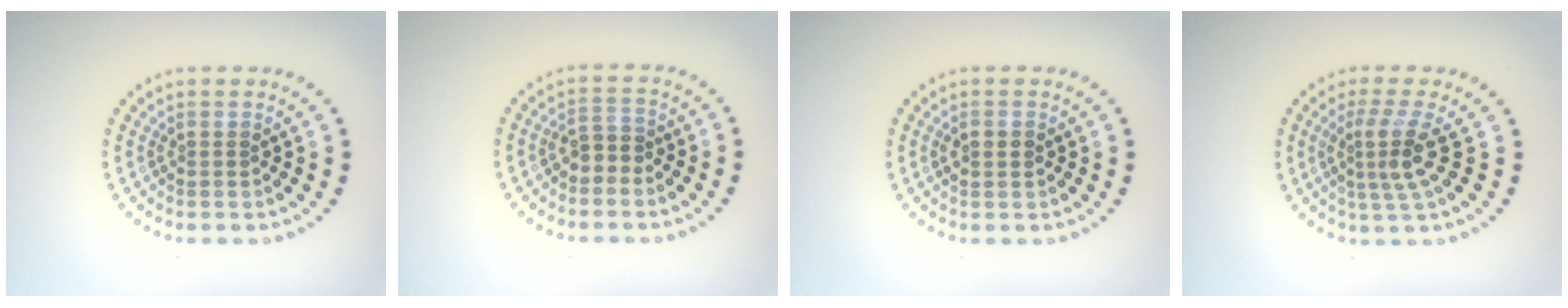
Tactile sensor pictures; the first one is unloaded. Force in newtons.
{"total": 1.9, "press": 1.7, "slide": 0.9}
{"total": 1.6, "press": 1.6, "slide": 0.1}
{"total": 3.2, "press": 2.3, "slide": 2.3}